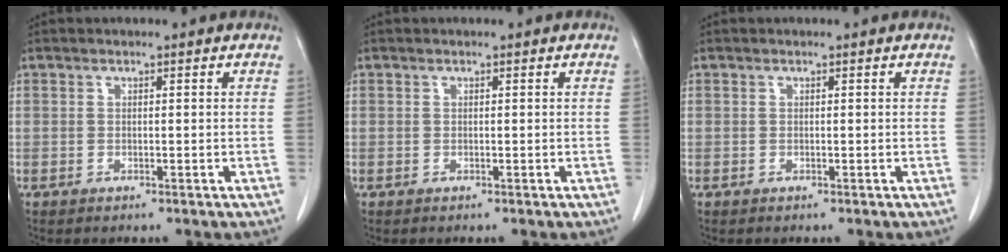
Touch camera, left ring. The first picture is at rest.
{"total": 0.0}
{"total": 0.0}